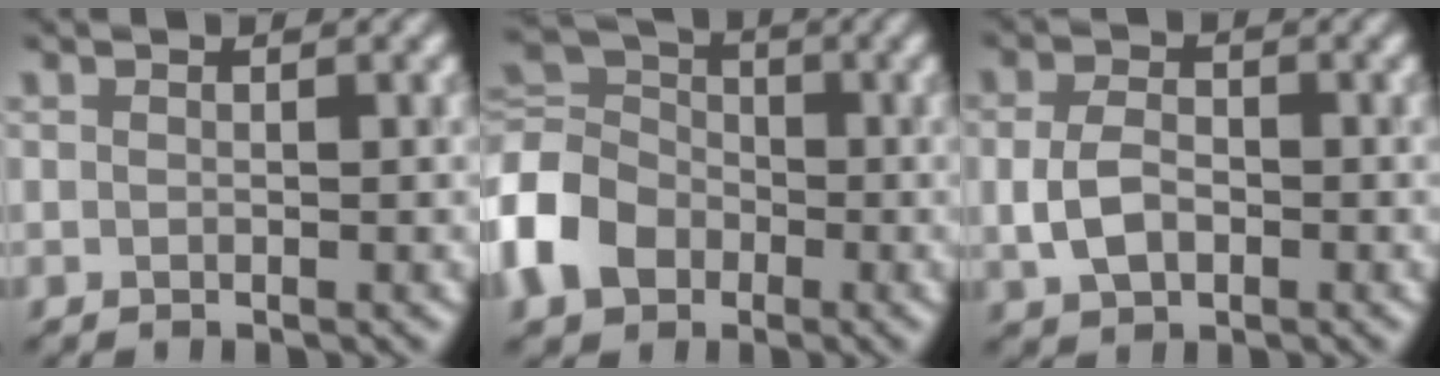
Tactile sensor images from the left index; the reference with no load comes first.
{"total": 7.4, "force": [-2.5, 5.9, 3.8], "torque": [-0.091, 0.015, -0.076]}
{"total": 3.5, "force": [-0.4, 2.4, 2.4], "torque": [-0.054, -0.003, -0.010]}